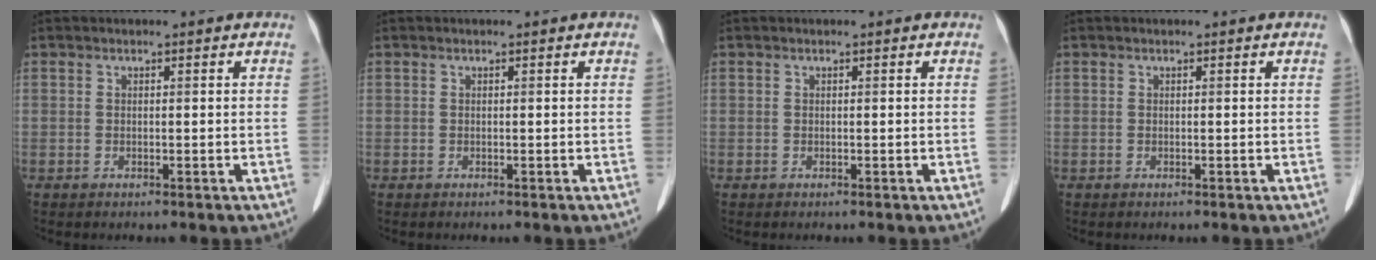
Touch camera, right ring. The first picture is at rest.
{"total": 0.0}
{"total": 0.0}
{"total": 0.0}